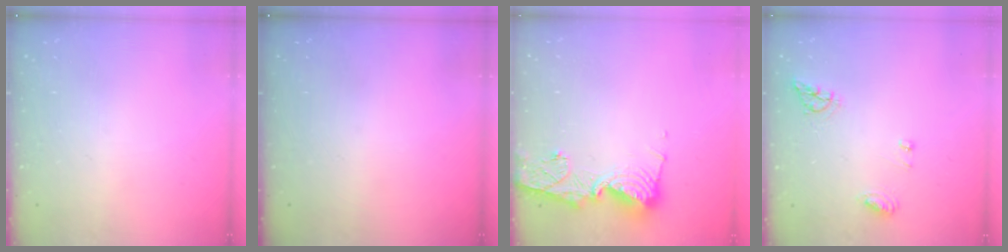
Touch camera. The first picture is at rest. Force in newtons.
{"total": 0.0}
{"total": 11.2, "press": 11.2, "slide": 1.3}
{"total": 6.6, "press": 6.5, "slide": 0.6}